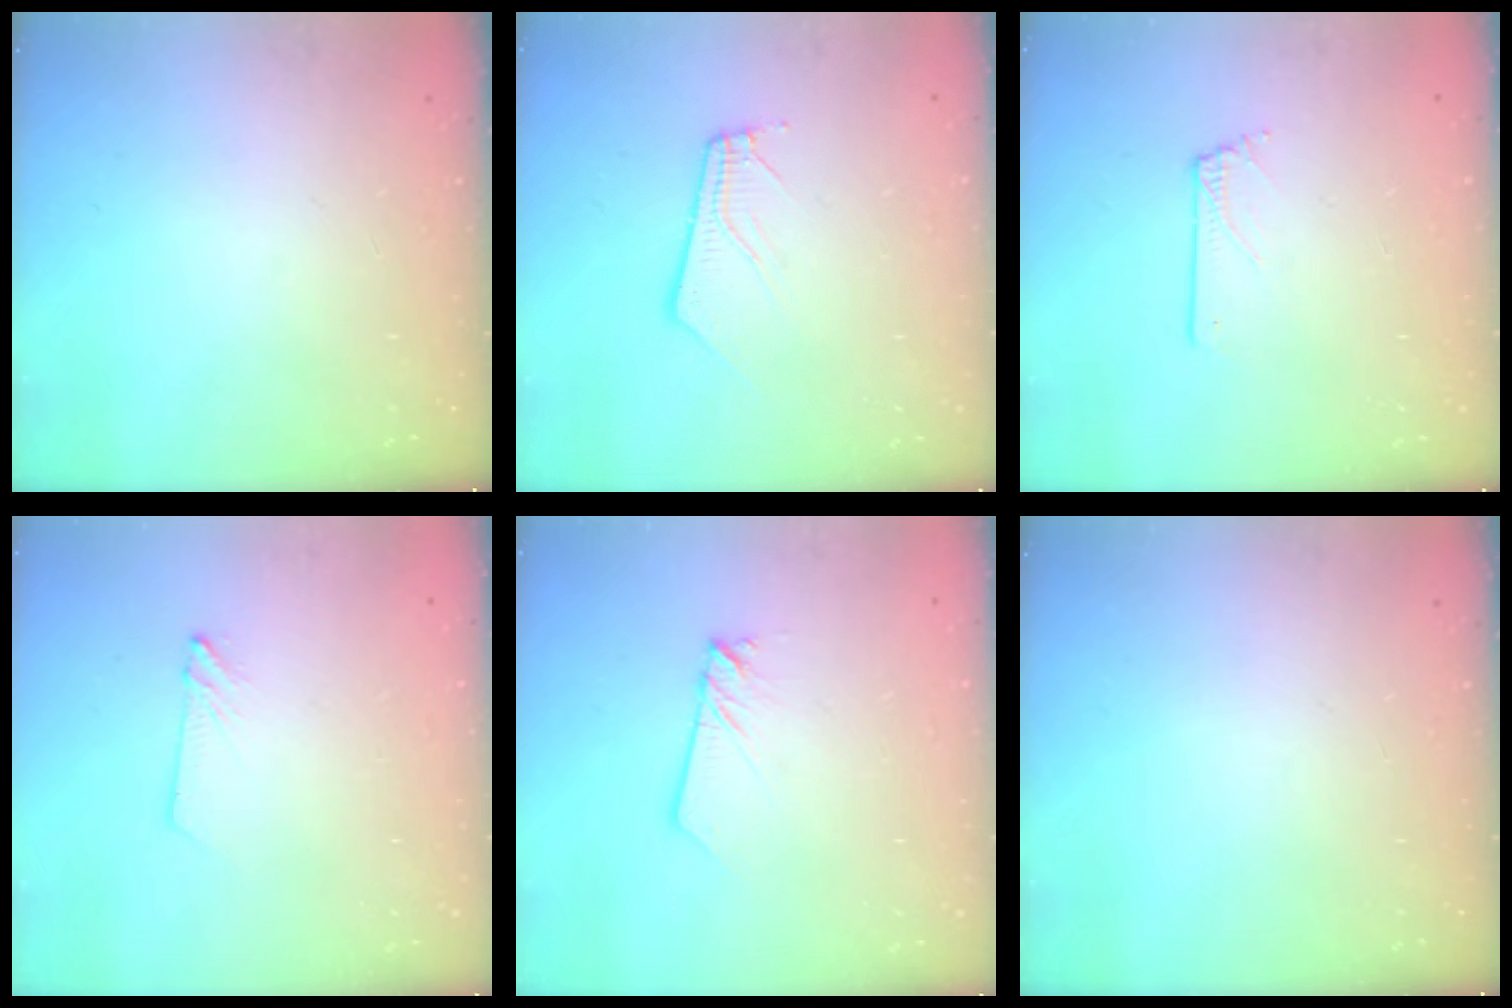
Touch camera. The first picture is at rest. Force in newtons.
{"total": 3.8, "press": 3.8, "slide": 0.3}
{"total": 0.6, "press": 0.6, "slide": 0.1}
{"total": 2.4, "press": 2.4, "slide": 0.2}
{"total": 1.9, "press": 1.9, "slide": 0.2}
{"total": 0.0}